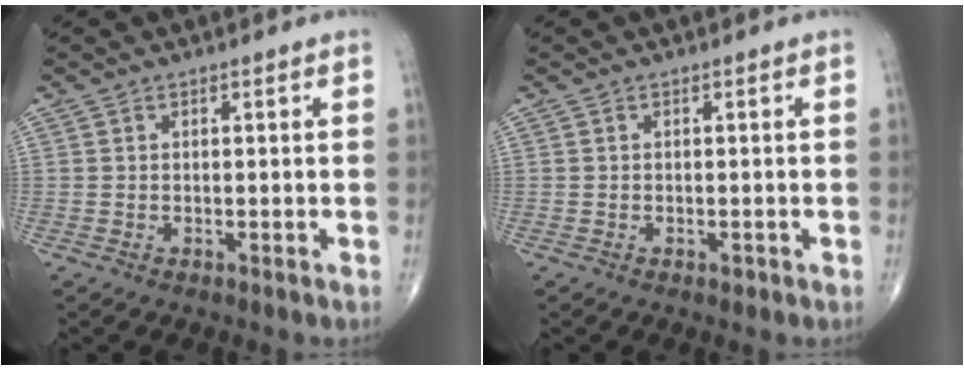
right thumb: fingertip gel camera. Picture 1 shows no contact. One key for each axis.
{"total": 0.7, "fx": -0.4, "fy": 0.4, "fz": 0.5, "tx": -0.005, "ty": 0.000, "tz": -0.007}